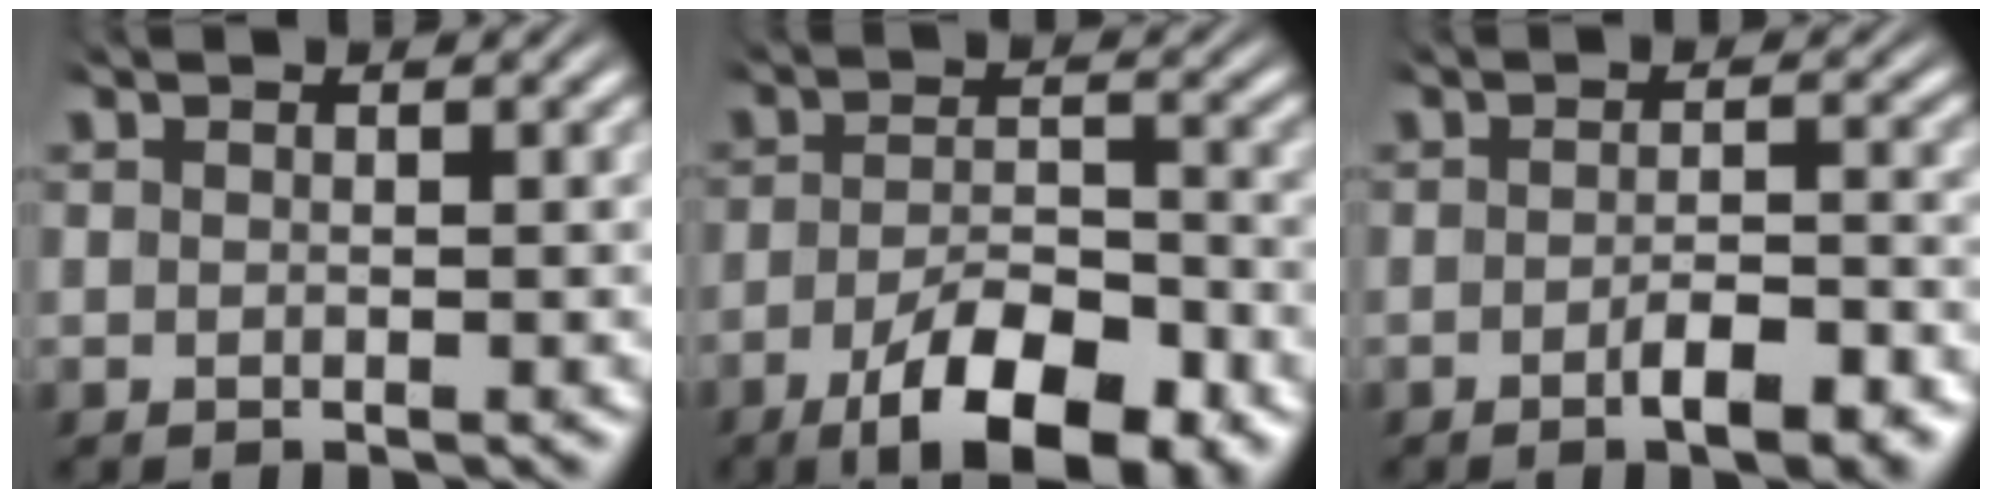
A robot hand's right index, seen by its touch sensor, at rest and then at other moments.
{"total": 9.9, "force": [-5.7, 4.2, 7.0], "torque": [-0.107, -0.026, -0.080]}
{"total": 3.6, "force": [-2.3, 1.4, 2.4], "torque": [-0.029, 0.003, -0.049]}